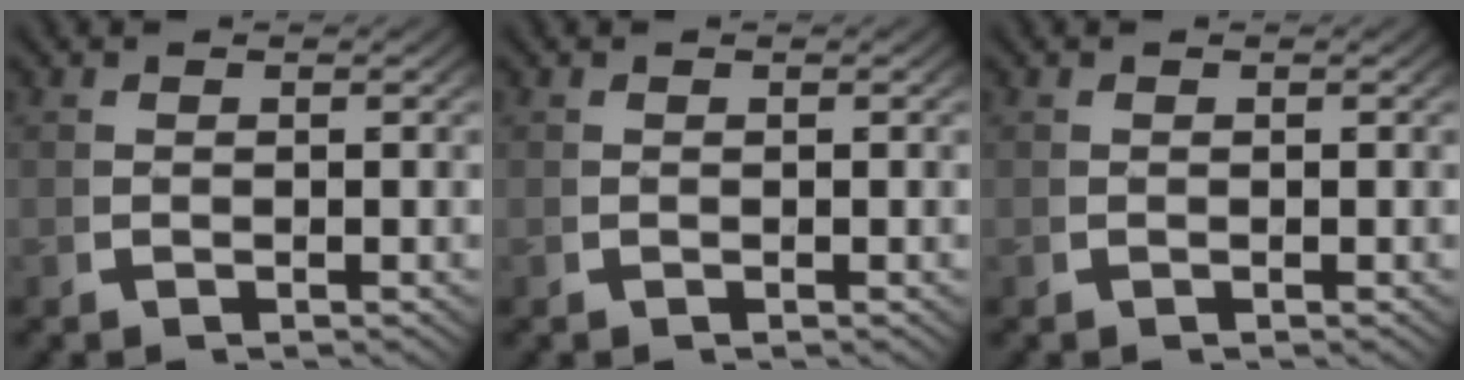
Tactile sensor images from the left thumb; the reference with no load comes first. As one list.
[{"total": 0.0}, {"total": 0.0}]